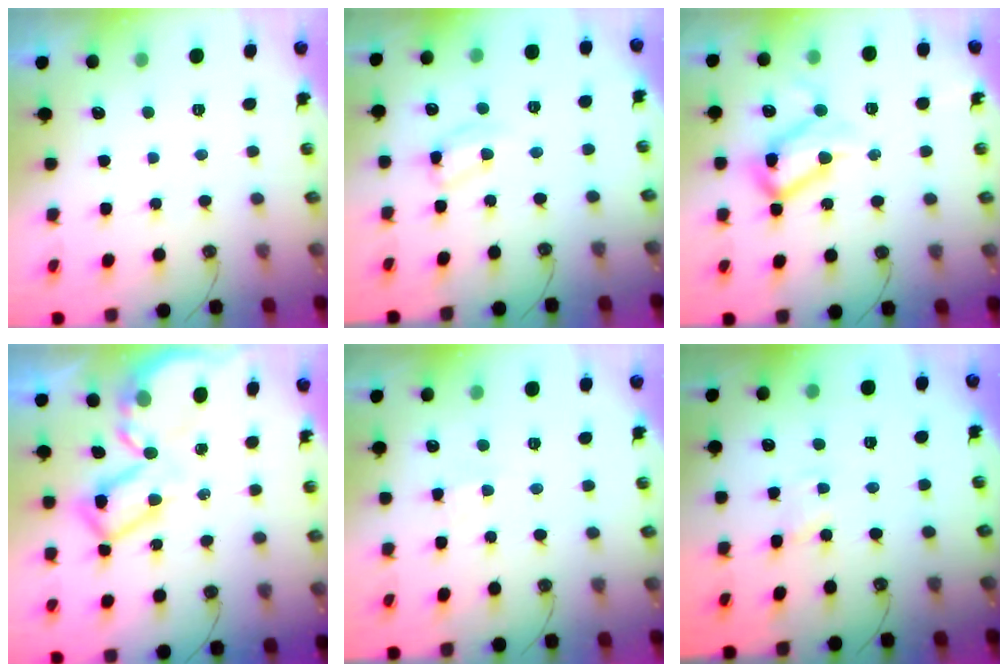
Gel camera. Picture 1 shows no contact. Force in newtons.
{"total": 10.4, "press": 10.3, "slide": 0.8}
{"total": 14.1, "press": 14.0, "slide": 1.3}
{"total": 10.6, "press": 10.5, "slide": 0.9}
{"total": 3.1, "press": 3.1, "slide": 0.6}
{"total": 0.6, "press": 0.6, "slide": 0.1}